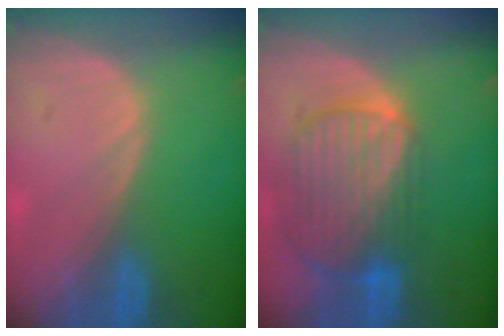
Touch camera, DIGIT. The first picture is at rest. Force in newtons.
{"total": 10.3, "press": 8.7, "slide": 5.6}